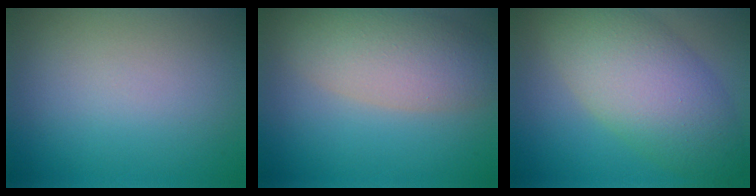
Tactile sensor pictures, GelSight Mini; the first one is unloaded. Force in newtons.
{"total": 5.7, "press": 5.7, "slide": 0.4}
{"total": 9.1, "press": 9.1, "slide": 0.6}